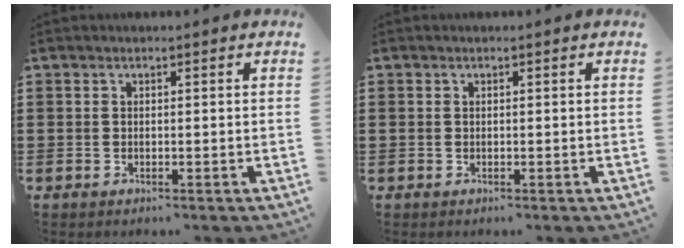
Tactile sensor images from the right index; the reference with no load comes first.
{"total": 0.0}